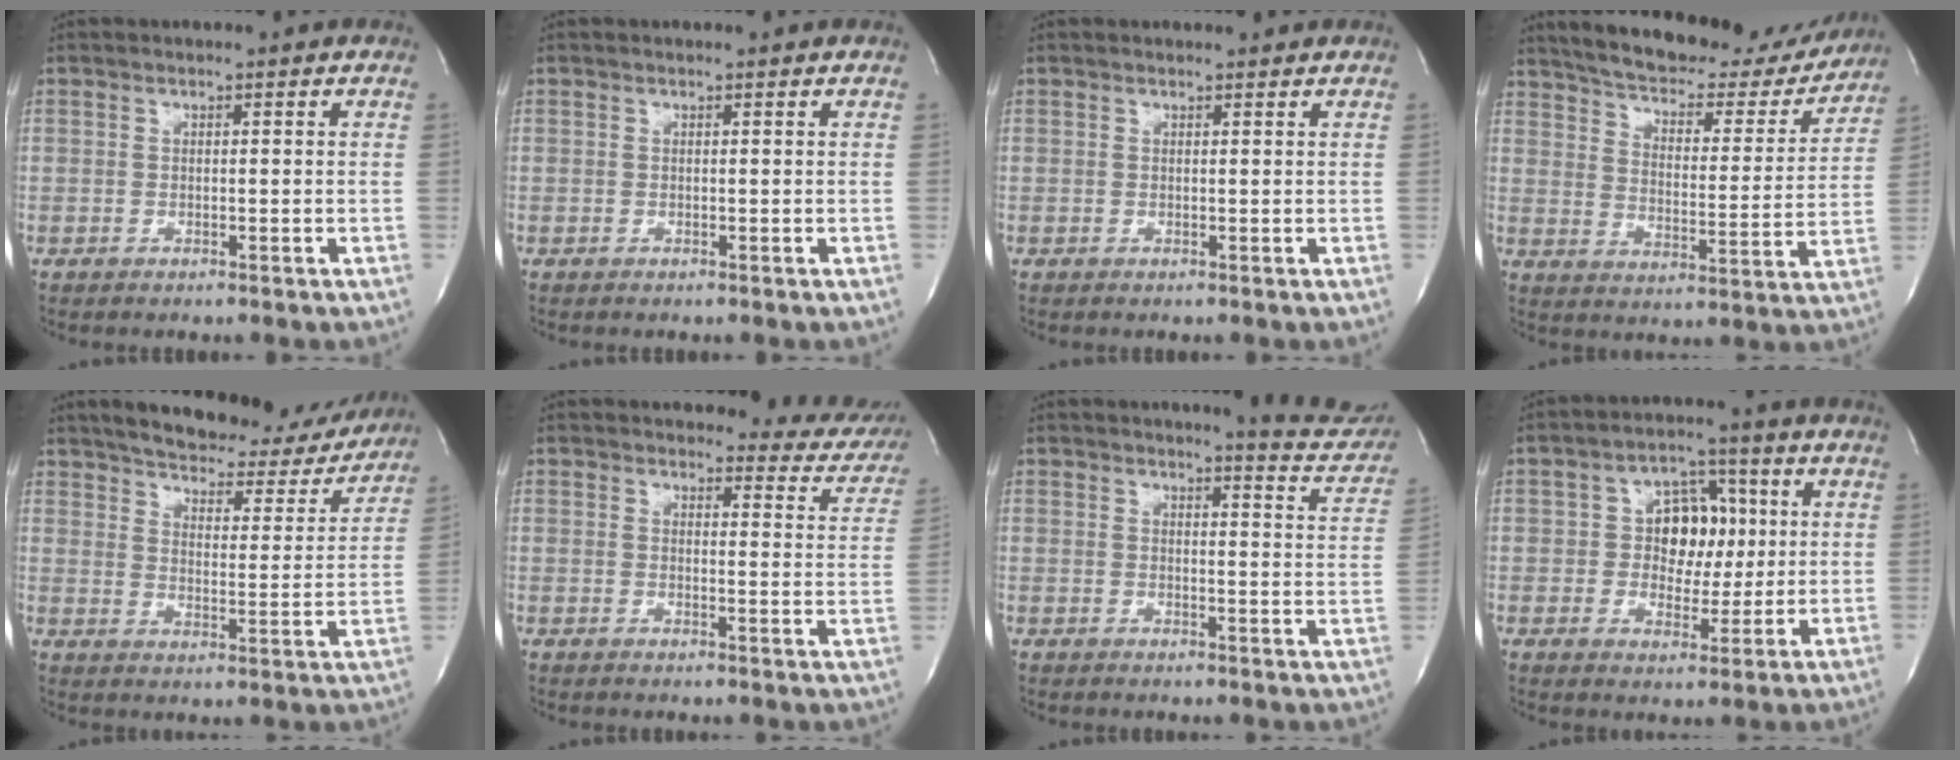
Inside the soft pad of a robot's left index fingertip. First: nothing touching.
{"total": 0.0}
{"total": 1.9, "force": [1.8, 0.5, 0.2], "torque": [-0.009, 0.009, 0.019]}
{"total": 23.3, "force": [20.7, 6.6, 8.4], "torque": [-0.133, -0.017, 0.270]}
{"total": 20.8, "force": [18.5, 6.1, 7.2], "torque": [-0.104, -0.018, 0.234]}
{"total": 11.4, "force": [11.0, 2.6, 1.4], "torque": [0.017, -0.062, 0.091]}
{"total": 8.9, "force": [8.6, 0.6, 2.1], "torque": [-0.015, -0.054, 0.077]}
{"total": 7.6, "force": [0.7, 5.5, 5.1], "torque": [-0.073, 0.018, 0.013]}